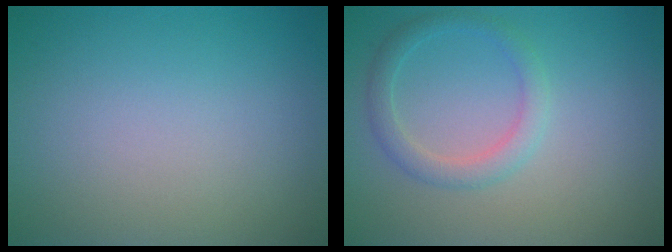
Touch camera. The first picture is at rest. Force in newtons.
{"total": 2.2, "press": 2.2, "slide": 0.1}